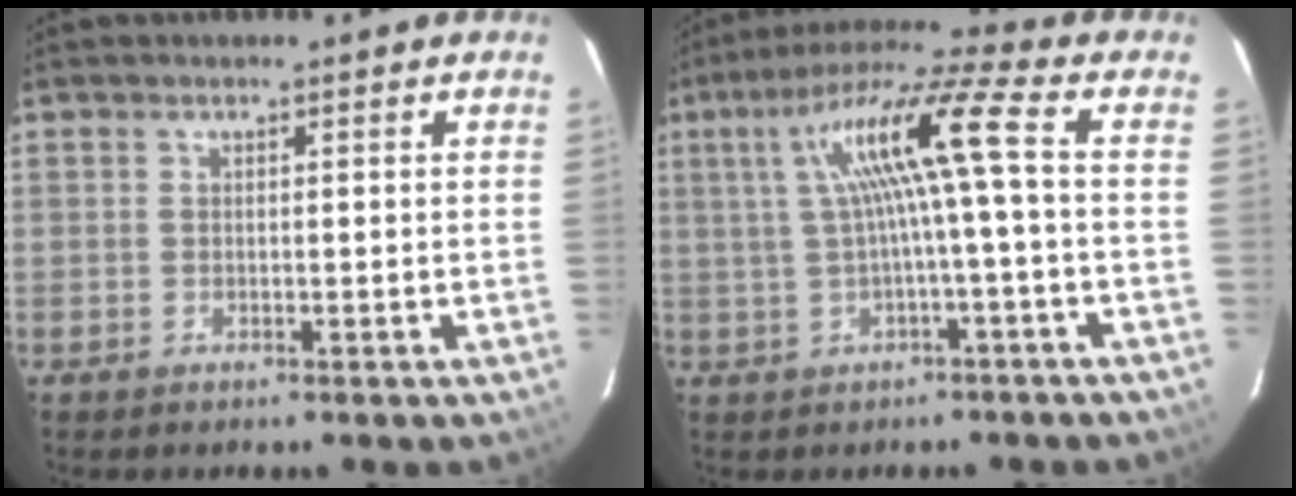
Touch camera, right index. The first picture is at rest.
{"total": 11.0, "force": [1.0, -0.3, 10.9], "torque": [-0.205, 0.020, 0.026]}